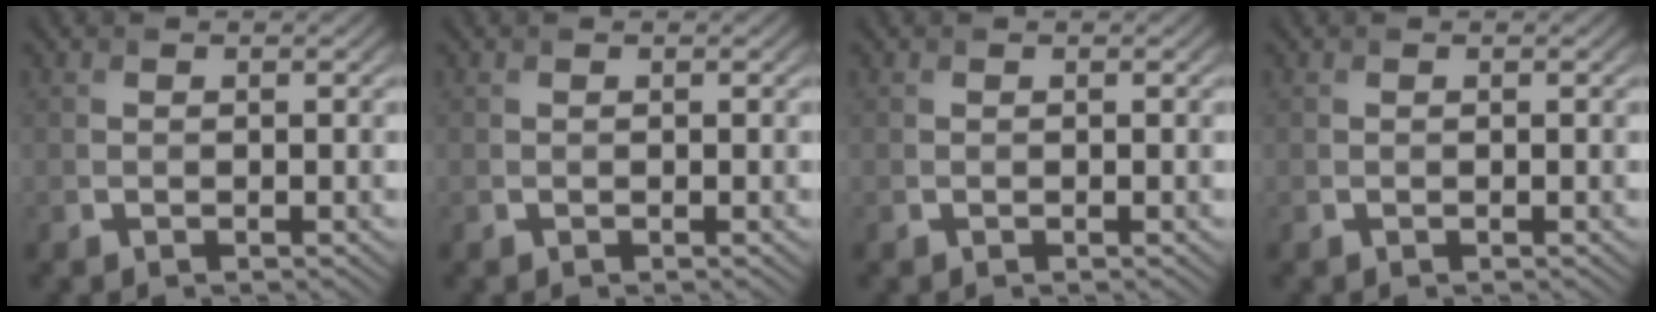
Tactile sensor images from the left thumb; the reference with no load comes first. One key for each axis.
{"total": 0.0}
{"total": 0.0}
{"total": 0.0}